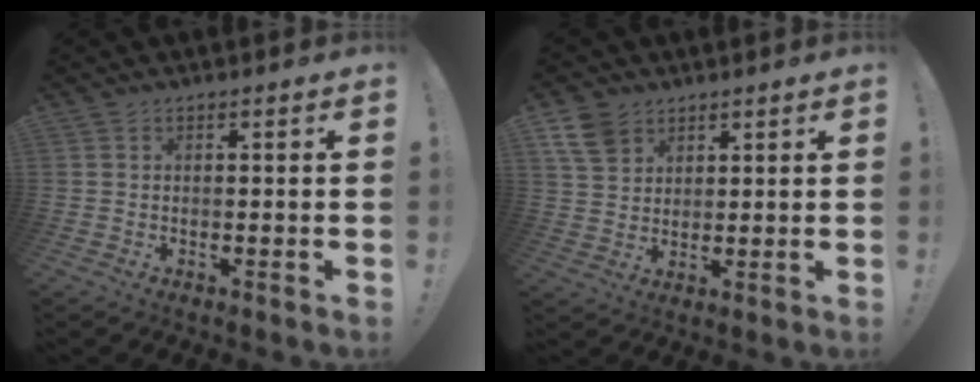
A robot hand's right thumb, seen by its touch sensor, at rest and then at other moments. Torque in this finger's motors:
{"motor_torque": [-0.08, 0.08, 0.09, -0.05, 0.01]}